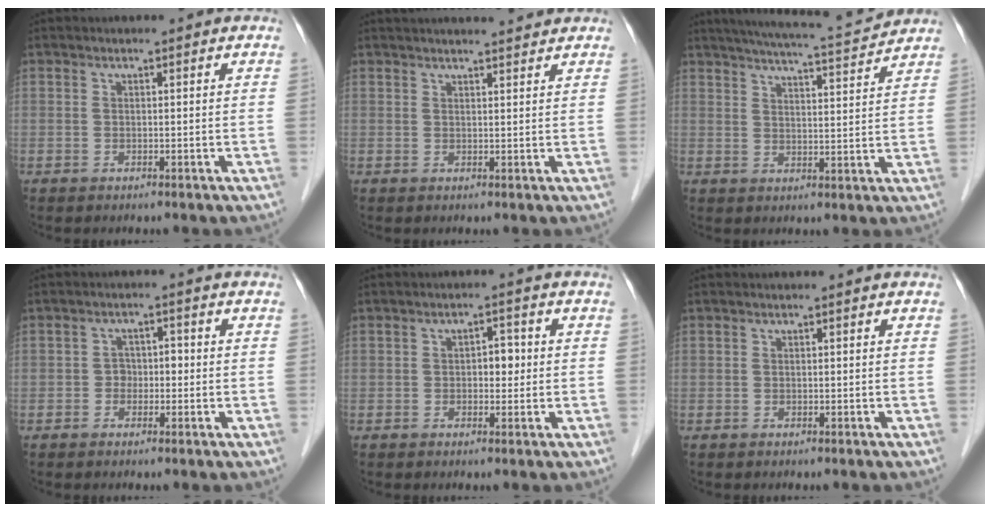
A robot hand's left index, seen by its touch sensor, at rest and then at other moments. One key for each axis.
{"total": 7.7, "fx": 7.2, "fy": 0.6, "fz": 2.7, "tx": -0.034, "ty": 0.019, "tz": 0.087}
{"total": 11.6, "fx": 10.8, "fy": 0.0, "fz": 4.3, "tx": -0.073, "ty": 0.003, "tz": 0.148}
{"total": 2.4, "fx": -1.0, "fy": 1.8, "fz": 1.3, "tx": -0.012, "ty": 0.007, "tz": -0.017}
{"total": 2.7, "fx": -0.3, "fy": 1.6, "fz": 2.2, "tx": -0.027, "ty": 0.005, "tz": -0.007}
{"total": 0.0}